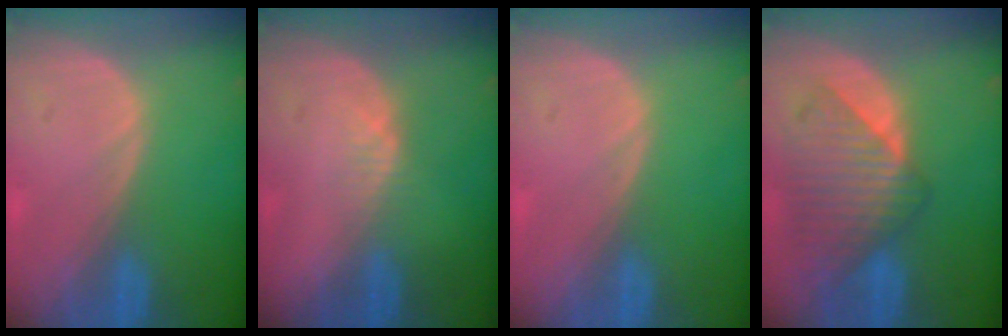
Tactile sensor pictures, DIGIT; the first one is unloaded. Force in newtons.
{"total": 1.7, "press": 1.5, "slide": 0.8}
{"total": 0.0}
{"total": 9.1, "press": 8.2, "slide": 4.0}